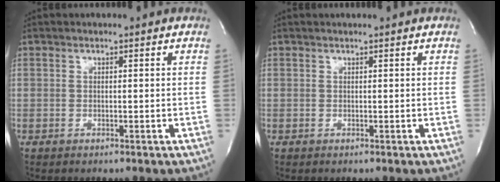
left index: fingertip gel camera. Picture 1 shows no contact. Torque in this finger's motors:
{"motor_torque": [0.20, -0.17, 0.00, 0.02]}